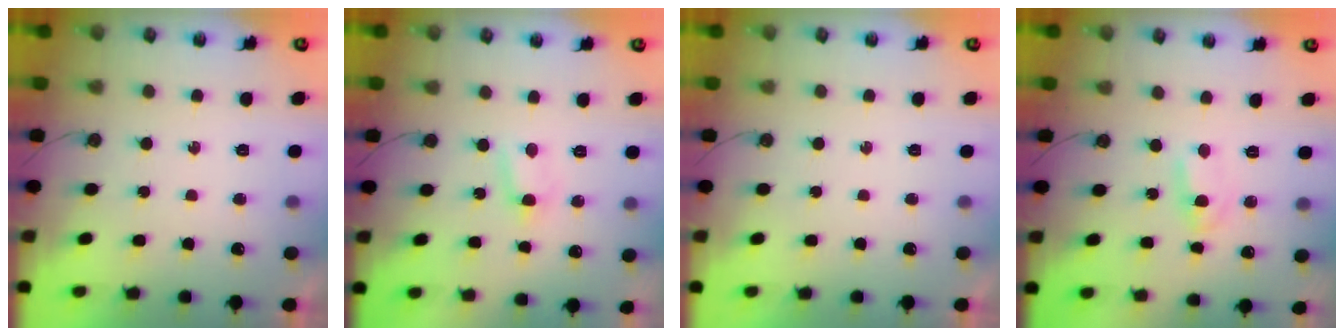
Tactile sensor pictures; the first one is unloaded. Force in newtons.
{"total": 3.4, "press": 3.4, "slide": 0.3}
{"total": 0.0}
{"total": 1.9, "press": 1.9, "slide": 0.2}